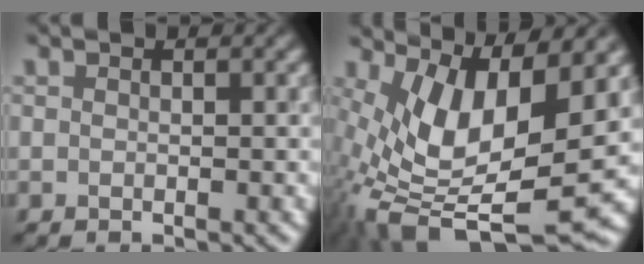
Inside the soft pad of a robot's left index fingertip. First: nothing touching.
{"total": 12.3, "force": [0.9, 4.8, 11.3], "torque": [-0.224, -0.014, 0.021]}